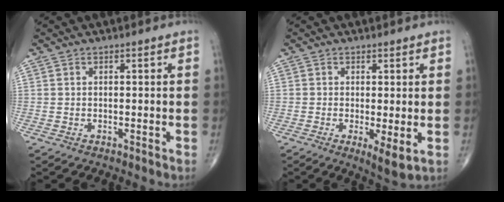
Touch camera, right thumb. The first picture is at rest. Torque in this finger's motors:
{"motor_torque": [-0.03, 0.23, -0.32, -0.13, 0.01]}